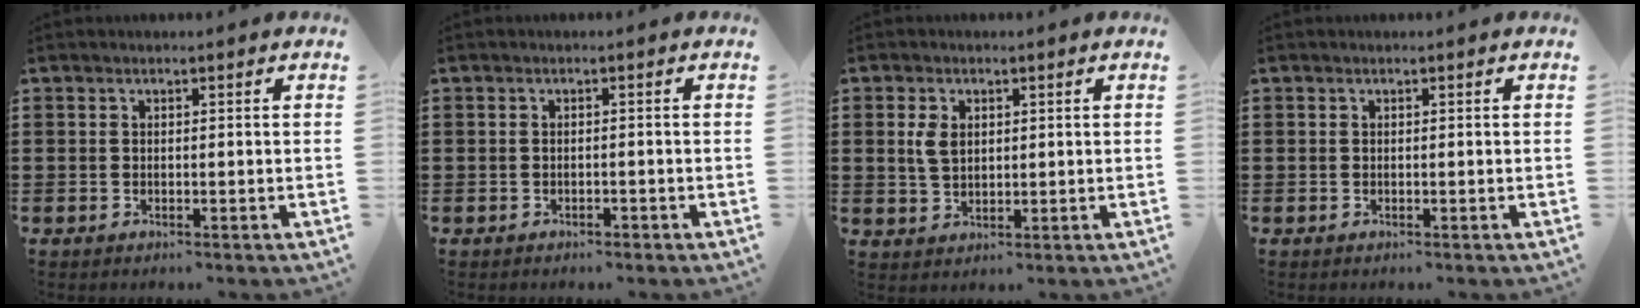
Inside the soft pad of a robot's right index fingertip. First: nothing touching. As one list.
[{"total": 0.8, "force": [-0.7, 0.2, 0.2], "torque": [-0.007, -0.002, -0.015]}, {"total": 3.6, "force": [0.9, 2.3, 2.7], "torque": [-0.066, 0.005, 0.013]}, {"total": 0.0}]